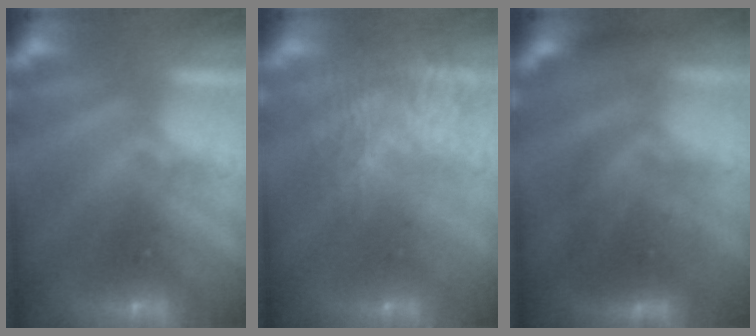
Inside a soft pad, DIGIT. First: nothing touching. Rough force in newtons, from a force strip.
{"total": 5.8}
{"total": 2.5}